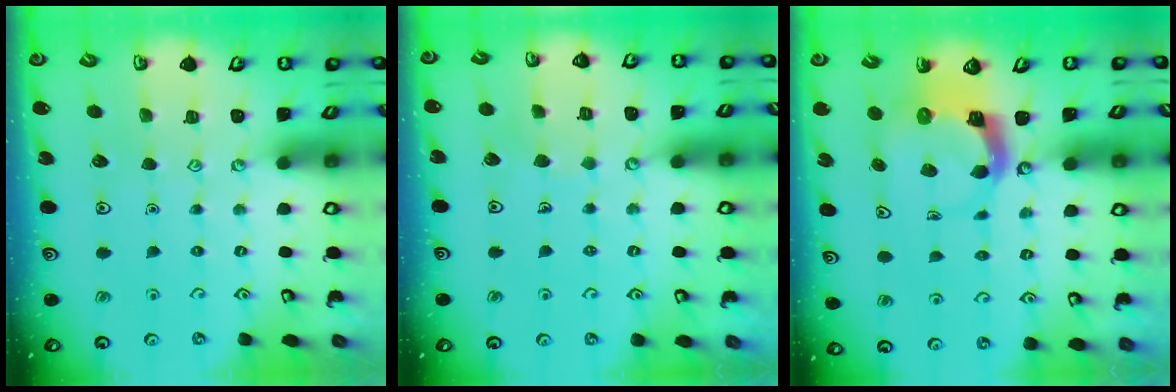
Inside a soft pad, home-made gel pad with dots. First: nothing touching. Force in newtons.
{"total": 3.6, "press": 3.6, "slide": 0.2}
{"total": 4.8, "press": 4.7, "slide": 0.8}